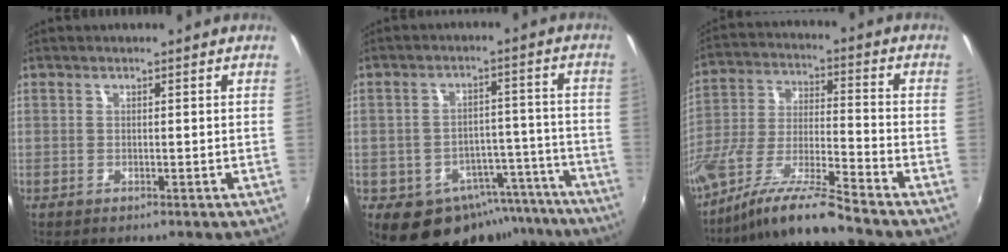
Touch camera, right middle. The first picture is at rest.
{"total": 15.7, "force": [-11.4, 9.5, 5.1], "torque": [-0.093, 0.034, -0.129]}
{"total": 12.1, "force": [-10.0, -0.7, 6.9], "torque": [-0.141, -0.006, -0.192]}